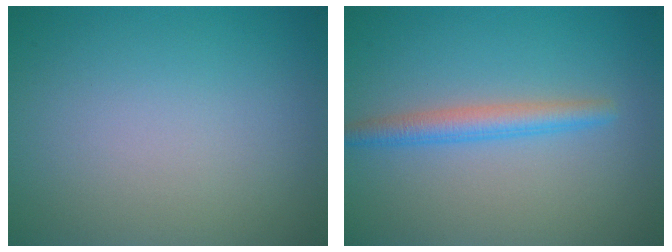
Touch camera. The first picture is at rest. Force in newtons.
{"total": 2.6, "press": 2.6, "slide": 0.2}